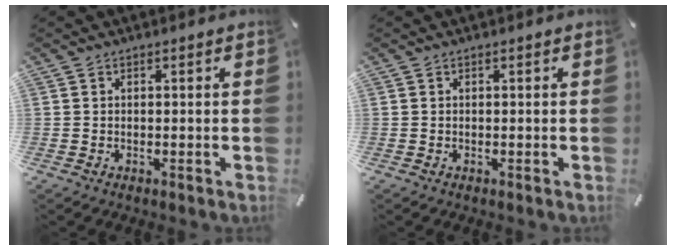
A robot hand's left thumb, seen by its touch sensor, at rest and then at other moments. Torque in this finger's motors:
{"motor_torque": [0.00, 0.00, 0.00, 0.00, 0.00]}